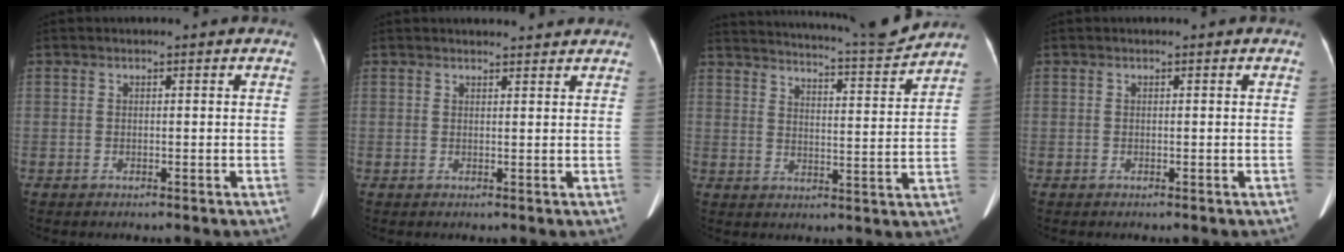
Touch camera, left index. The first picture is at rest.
{"total": 4.0, "force": [3.9, 0.5, 0.9], "torque": [-0.014, 0.014, 0.044]}
{"total": 14.3, "force": [13.7, -1.2, 4.0], "torque": [-0.071, -0.041, 0.190]}
{"total": 0.0}